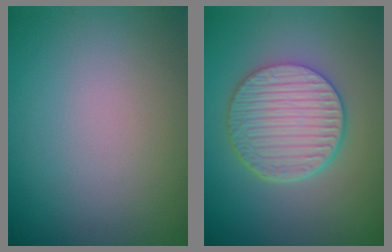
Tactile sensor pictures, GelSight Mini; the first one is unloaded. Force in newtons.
{"total": 6.0, "press": 4.5, "slide": 4.0}